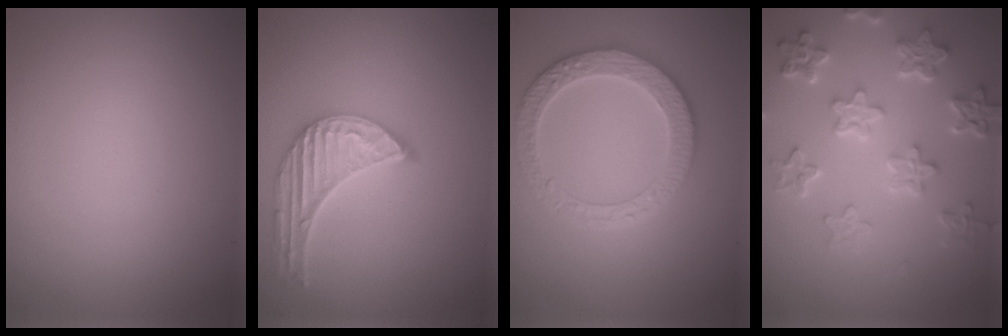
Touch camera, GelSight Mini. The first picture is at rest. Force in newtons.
{"total": 4.9, "press": 3.9, "slide": 3.0}
{"total": 4.2, "press": 4.0, "slide": 1.0}
{"total": 6.2, "press": 4.6, "slide": 4.1}